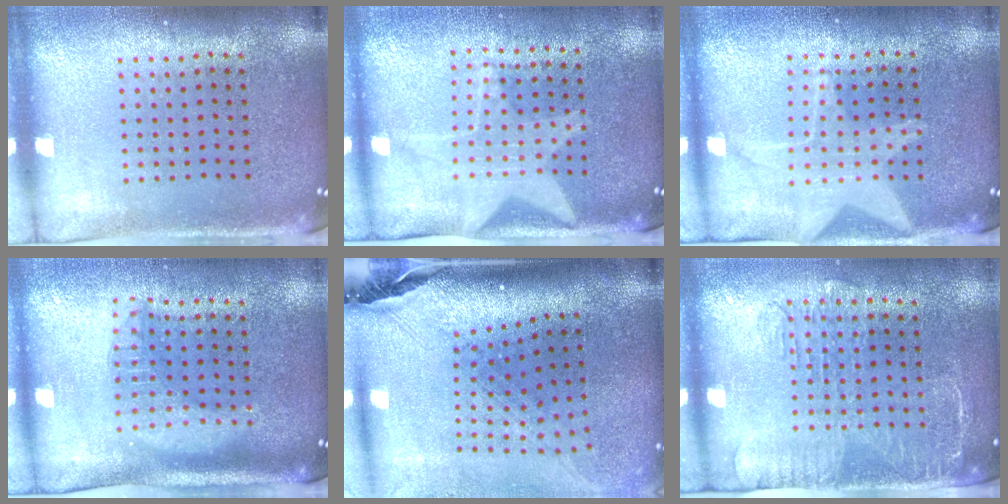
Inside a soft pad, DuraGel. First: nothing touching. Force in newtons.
{"total": 1.9, "press": 1.6, "slide": 1.1}
{"total": 1.3, "press": 1.3, "slide": 0.1}
{"total": 1.8, "press": 1.5, "slide": 1.0}
{"total": 2.4, "press": 1.8, "slide": 1.6}
{"total": 1.8, "press": 1.5, "slide": 0.9}